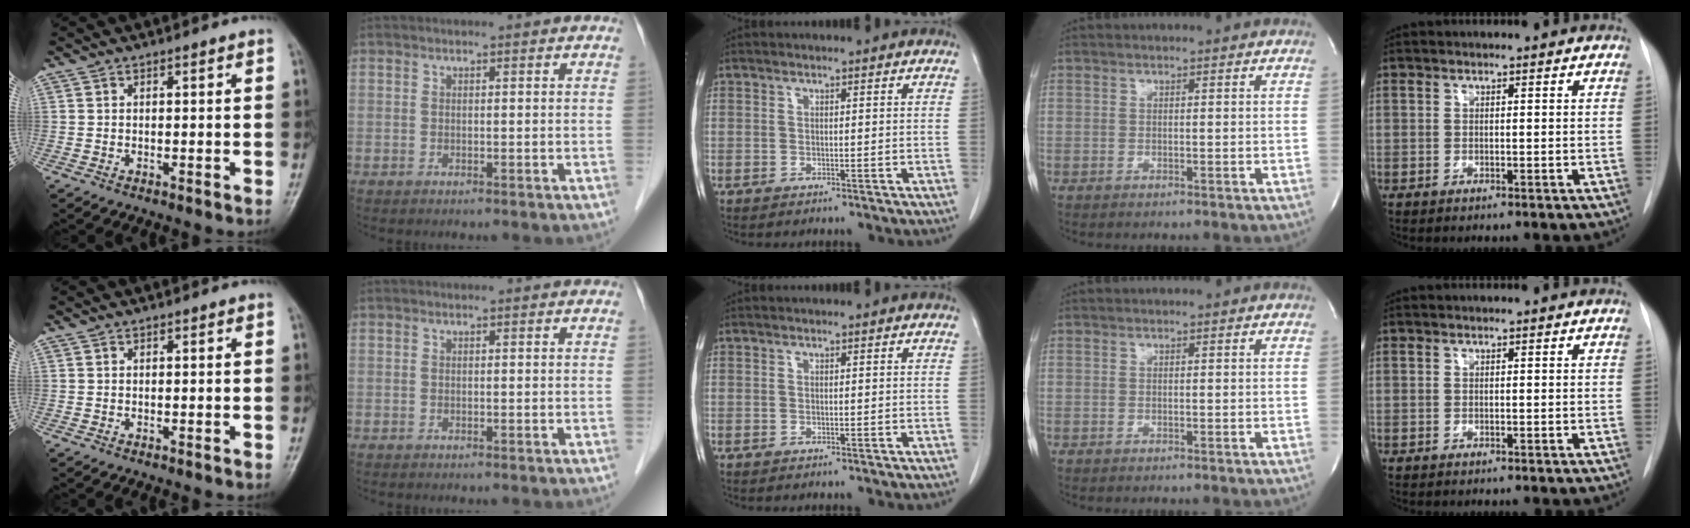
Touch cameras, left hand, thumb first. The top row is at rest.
{}